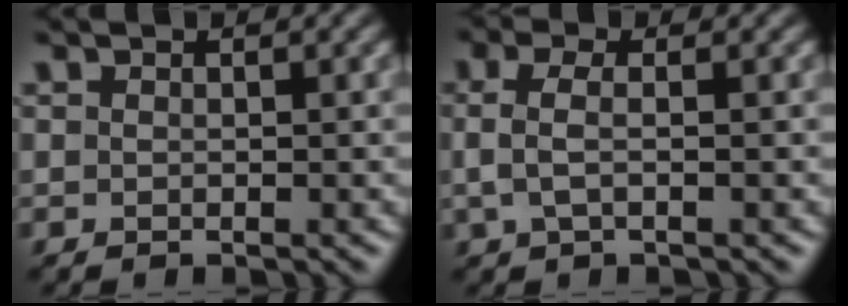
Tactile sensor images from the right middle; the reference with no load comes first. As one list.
[{"total": 2.3, "force": [0.1, 0.9, 2.1], "torque": [-0.049, 0.004, -0.001]}]